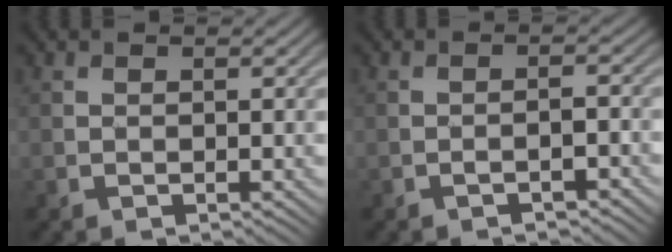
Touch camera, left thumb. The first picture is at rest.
{"total": 1.8, "force": [-1.3, 0.4, 1.2], "torque": [-0.021, 0.006, -0.023]}